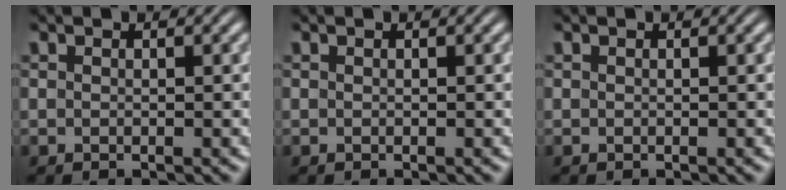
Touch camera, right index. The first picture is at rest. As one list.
[{"total": 0.0}, {"total": 0.0}]